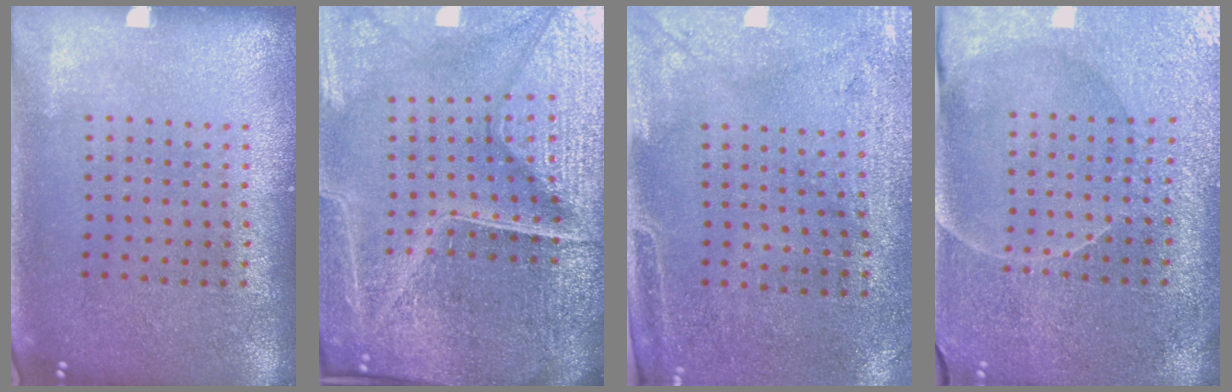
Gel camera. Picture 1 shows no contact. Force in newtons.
{"total": 6.3, "press": 5.7, "slide": 2.7}
{"total": 3.0, "press": 2.4, "slide": 1.7}
{"total": 3.7, "press": 3.6, "slide": 1.0}